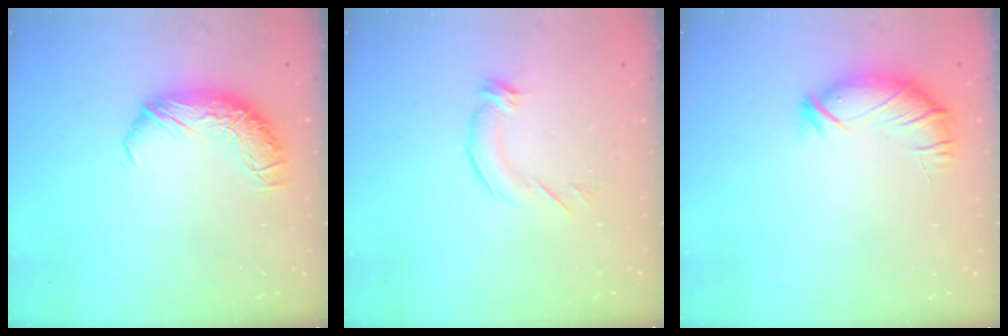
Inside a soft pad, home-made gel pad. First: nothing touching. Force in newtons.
{"total": 3.0, "press": 2.6, "slide": 1.5}
{"total": 3.2, "press": 2.5, "slide": 1.9}